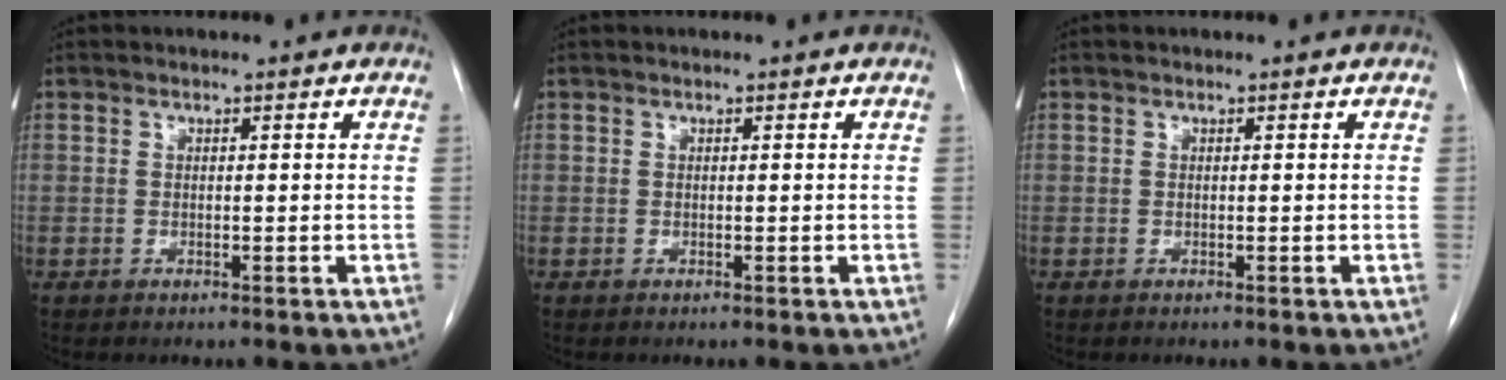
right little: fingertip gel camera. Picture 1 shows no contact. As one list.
[{"total": 0.0}, {"total": 0.0}]